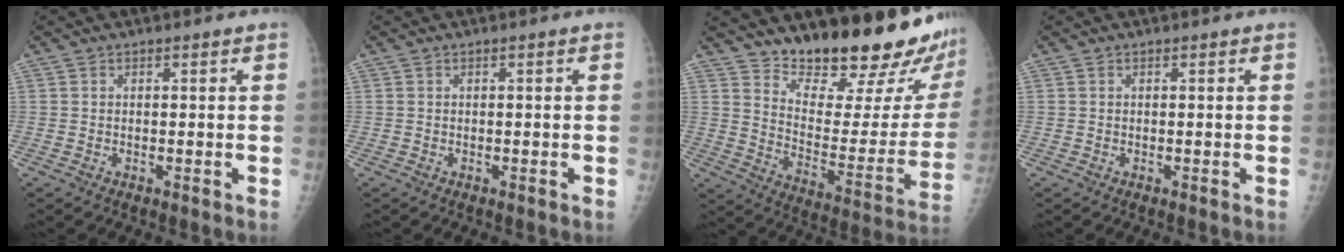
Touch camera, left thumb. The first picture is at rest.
{"total": 0.0}
{"total": 24.0, "force": [20.2, 5.2, 12.0], "torque": [-0.142, -0.157, 0.284]}
{"total": 0.0}